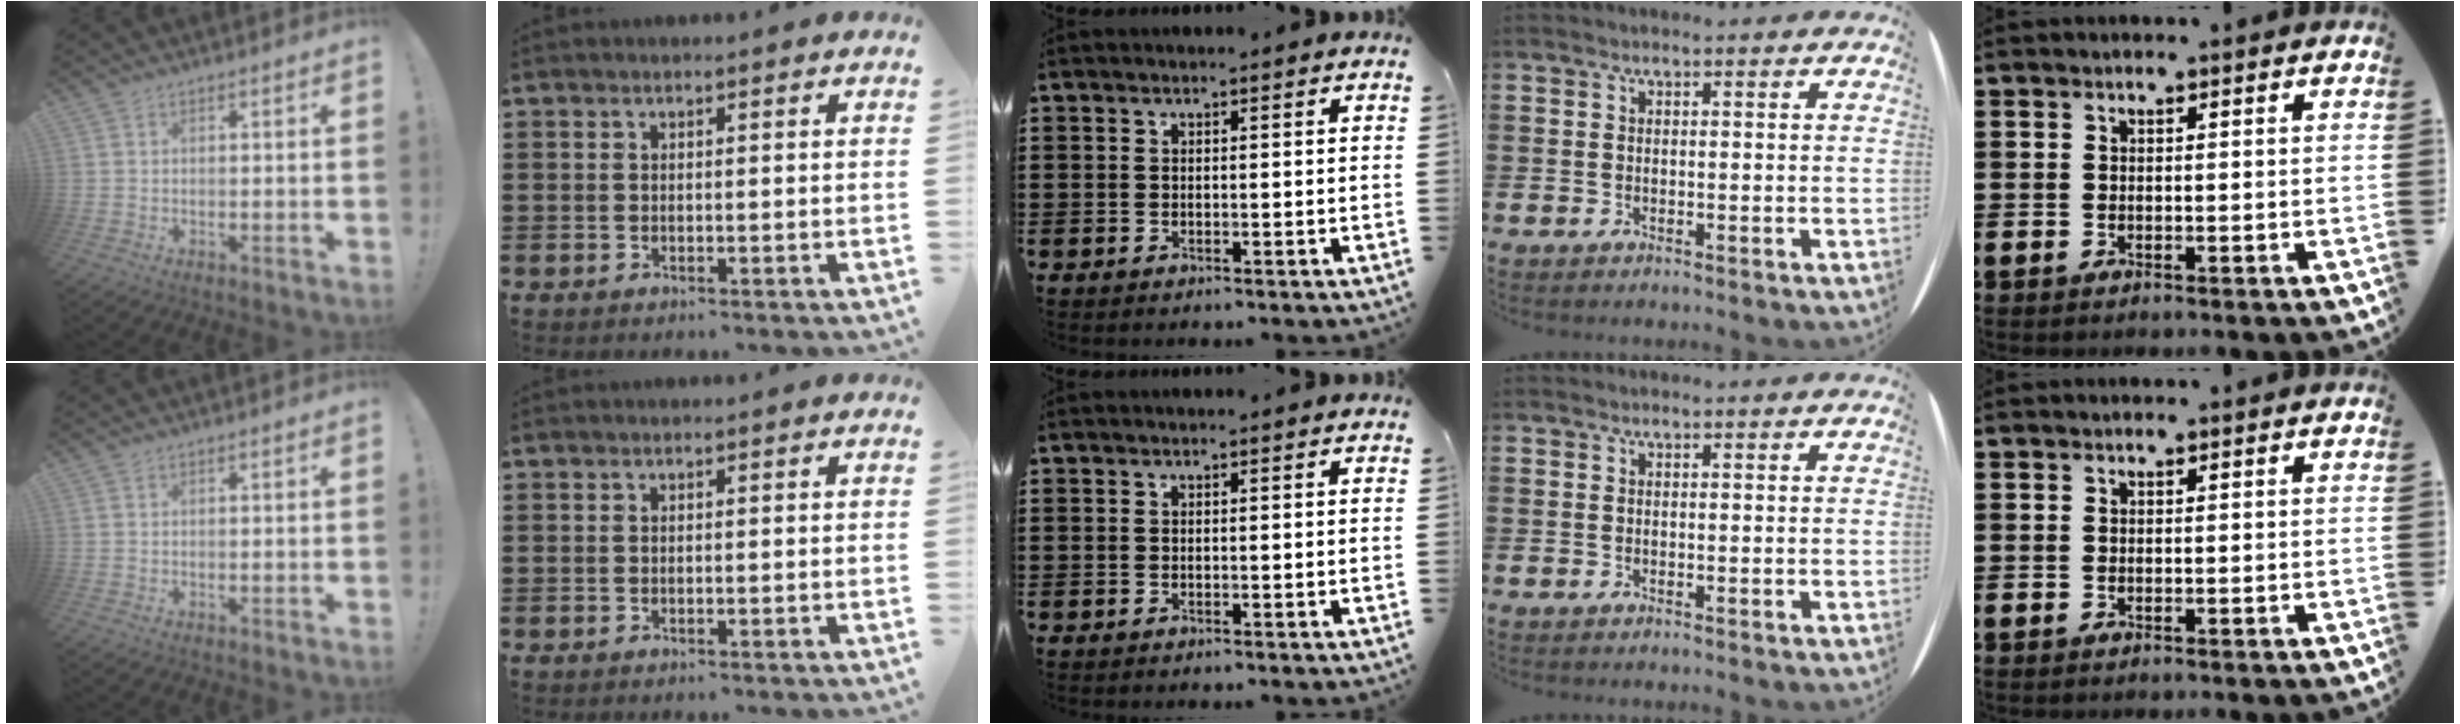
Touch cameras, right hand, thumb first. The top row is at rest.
{}